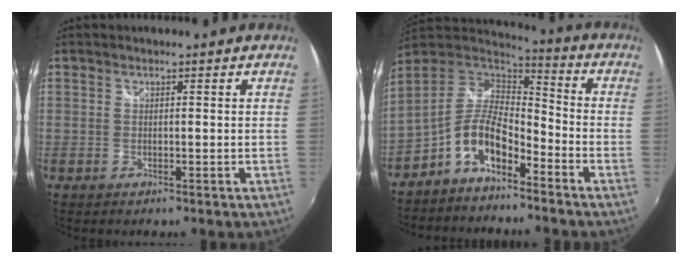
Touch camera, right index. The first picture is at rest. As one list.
[{"total": 10.5, "force": [-5.9, 4.4, 7.5], "torque": [-0.159, 0.014, -0.110]}]